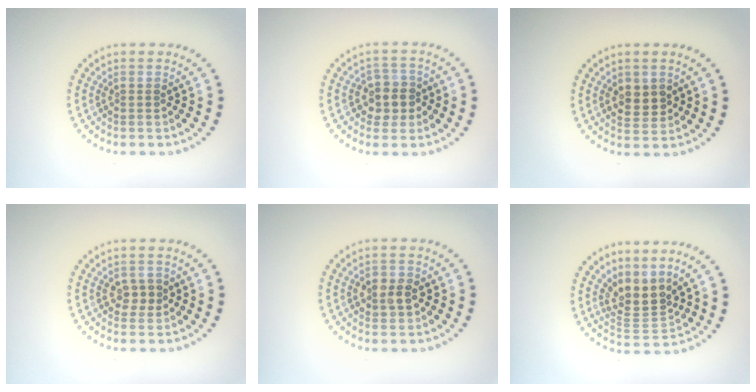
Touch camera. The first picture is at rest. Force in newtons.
{"total": 2.8, "press": 2.6, "slide": 1.0}
{"total": 2.5, "press": 2.5, "slide": 0.4}
{"total": 1.7, "press": 1.7, "slide": 0.3}
{"total": 2.4, "press": 2.4, "slide": 0.2}
{"total": 3.4, "press": 2.5, "slide": 2.2}